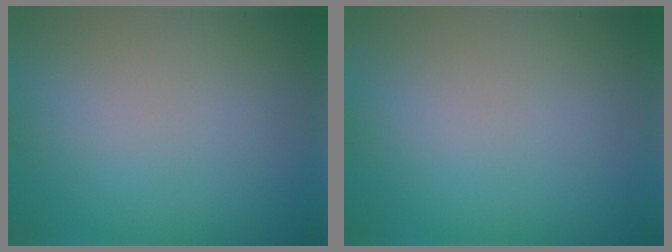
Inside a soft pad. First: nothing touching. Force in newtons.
{"total": 0.0}